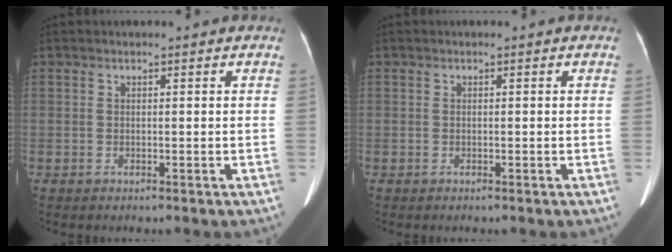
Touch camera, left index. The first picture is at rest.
{"total": 0.0}